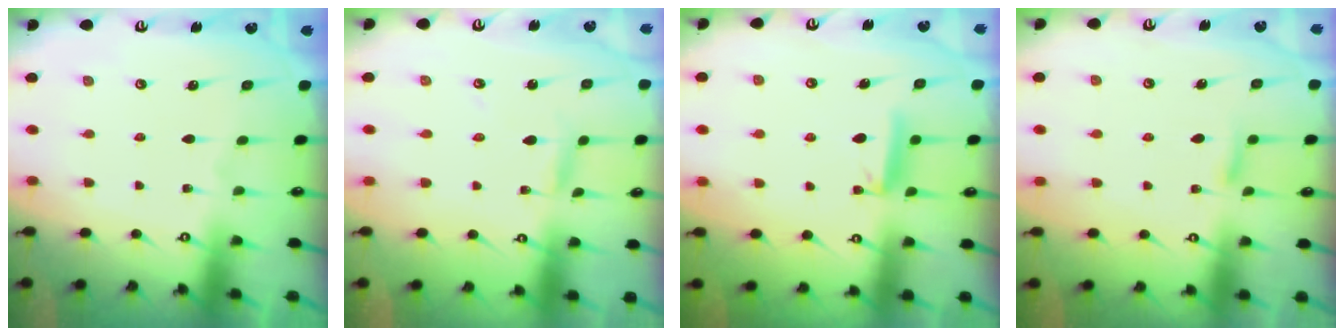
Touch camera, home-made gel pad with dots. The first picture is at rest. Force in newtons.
{"total": 2.2, "press": 2.2, "slide": 0.1}
{"total": 6.0, "press": 5.9, "slide": 0.7}
{"total": 5.3, "press": 5.2, "slide": 0.6}